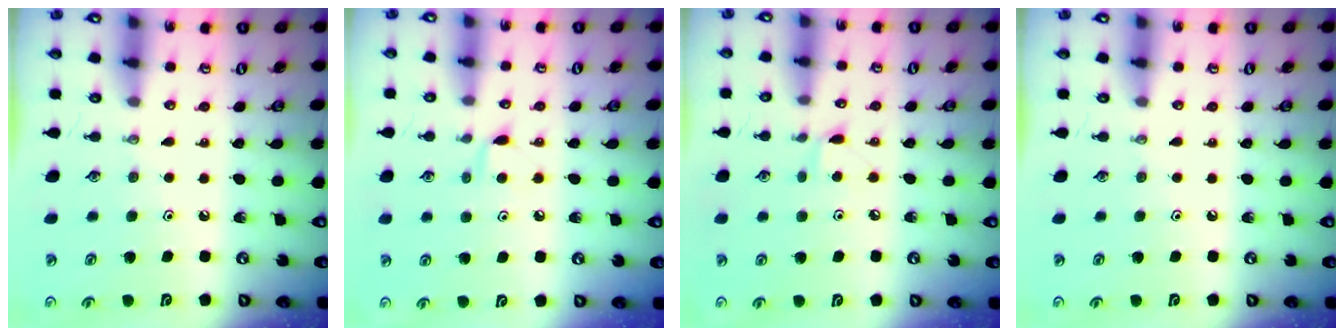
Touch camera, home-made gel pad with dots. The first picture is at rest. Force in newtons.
{"total": 5.0, "press": 4.9, "slide": 0.7}
{"total": 4.5, "press": 4.5, "slide": 0.6}
{"total": 0.0}